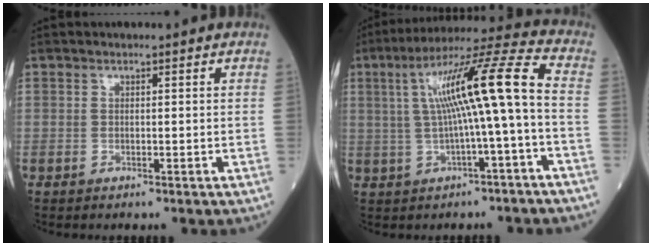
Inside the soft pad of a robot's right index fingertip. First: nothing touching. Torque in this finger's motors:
{"motor_torque": [0.80, -0.39, 0.38, 0.21]}